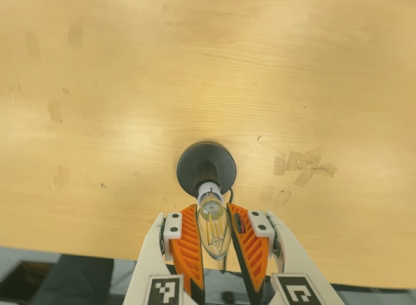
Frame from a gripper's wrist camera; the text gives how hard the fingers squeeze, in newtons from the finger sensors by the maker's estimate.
{"total": 10.5, "left": 10.3, "right": 10.7}